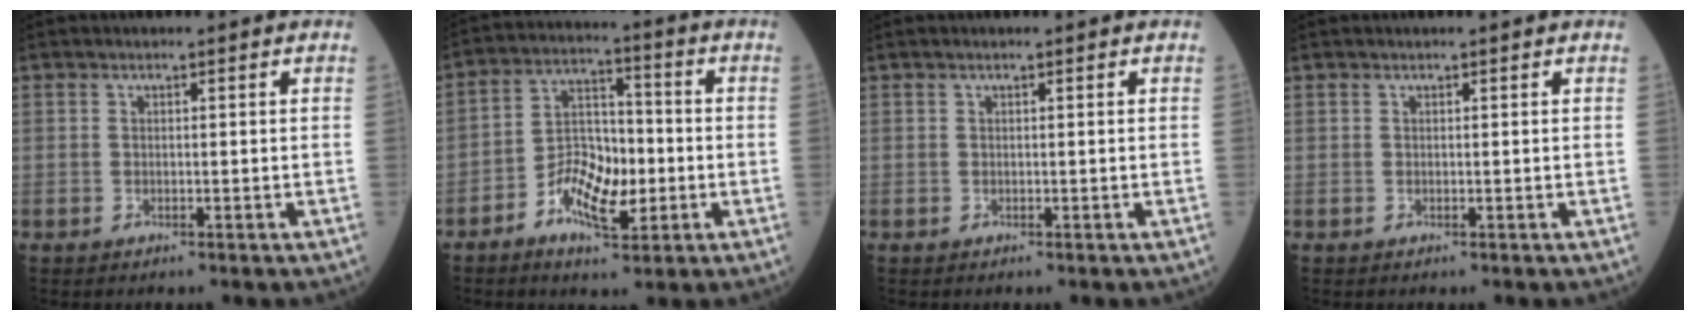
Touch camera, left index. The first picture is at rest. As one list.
[{"total": 9.5, "force": [-3.3, 4.6, 7.7], "torque": [-0.146, 0.010, -0.059]}, {"total": 0.0}, {"total": 0.0}]